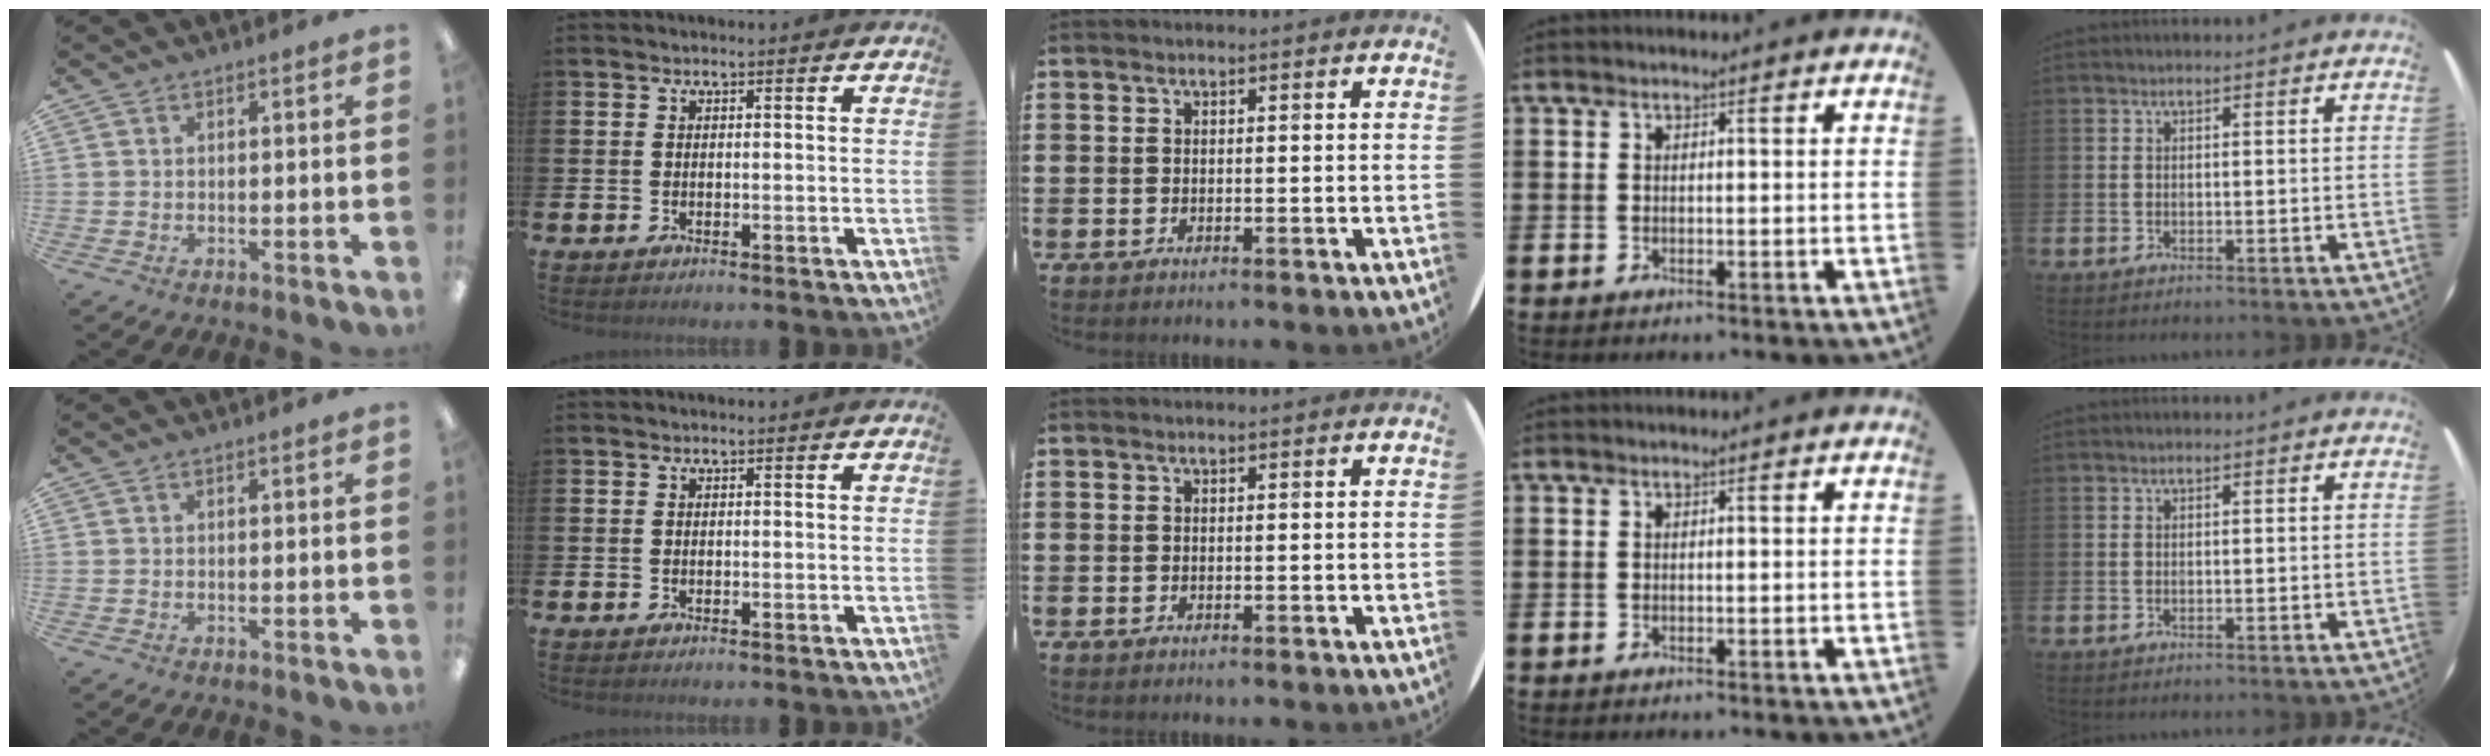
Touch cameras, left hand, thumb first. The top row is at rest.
{}